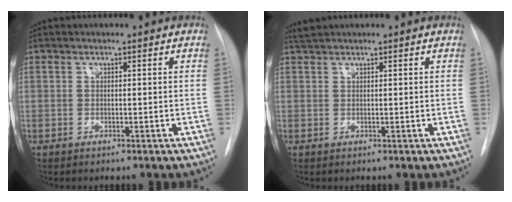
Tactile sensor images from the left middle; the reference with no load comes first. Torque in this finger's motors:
{"motor_torque": [0.12, -0.12, -0.01, 0.00]}